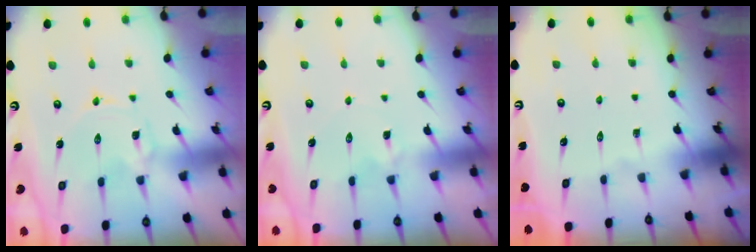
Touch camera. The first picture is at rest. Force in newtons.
{"total": 1.5, "press": 1.5, "slide": 0.3}
{"total": 0.0}